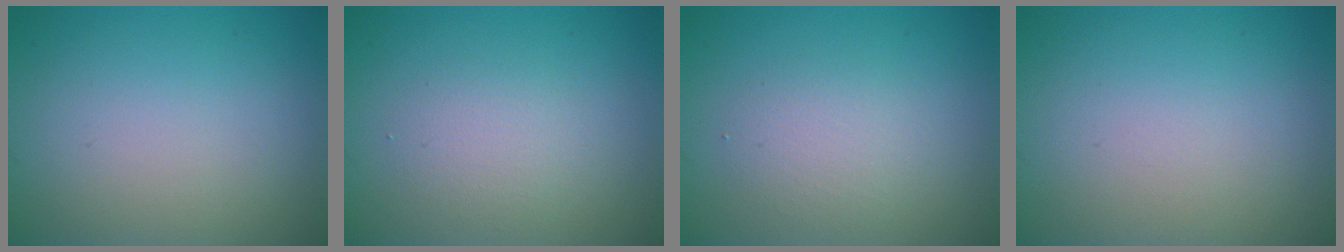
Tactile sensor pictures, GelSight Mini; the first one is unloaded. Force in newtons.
{"total": 2.0, "press": 2.0, "slide": 0.2}
{"total": 2.3, "press": 2.3, "slide": 0.1}
{"total": 0.0}